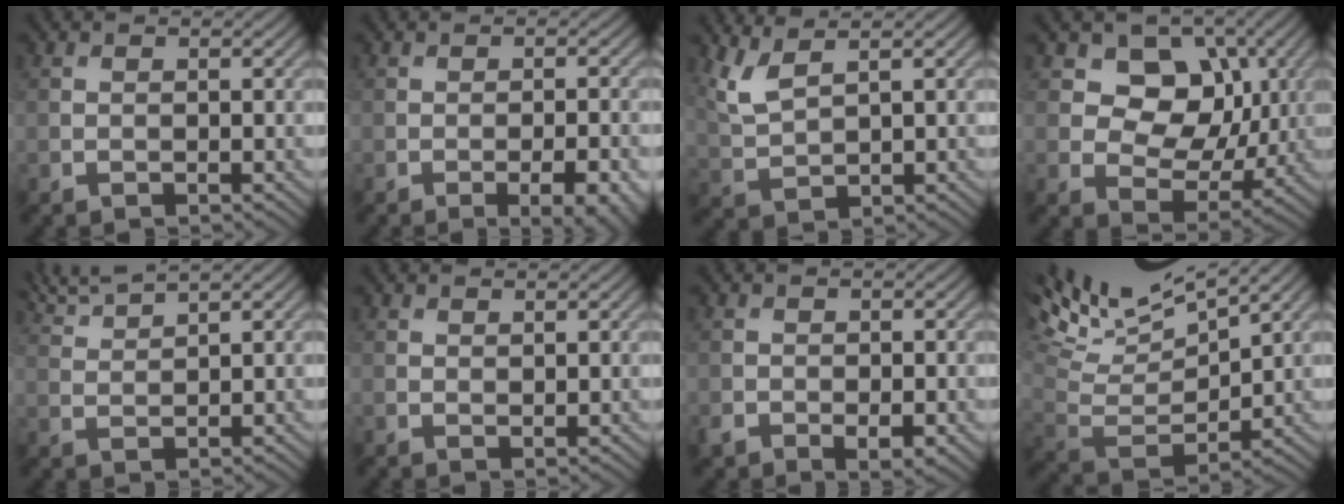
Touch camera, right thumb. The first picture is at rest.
{"total": 5.7, "force": [-2.5, 1.9, 4.7], "torque": [-0.062, -0.003, -0.018]}
{"total": 4.2, "force": [2.9, 1.1, 2.9], "torque": [-0.083, 0.003, 0.070]}
{"total": 9.6, "force": [3.0, 7.5, 5.1], "torque": [-0.104, -0.006, 0.043]}
{"total": 4.8, "force": [4.2, 0.5, 2.4], "torque": [-0.054, 0.015, 0.082]}
{"total": 0.7, "force": [0.6, 0.2, 0.3], "torque": [-0.007, -0.003, 0.013]}
{"total": 3.9, "force": [-1.9, 2.3, 2.6], "torque": [-0.047, -0.015, -0.029]}
{"total": 13.5, "force": [9.6, 3.7, 8.6], "torque": [-0.205, 0.012, 0.158]}